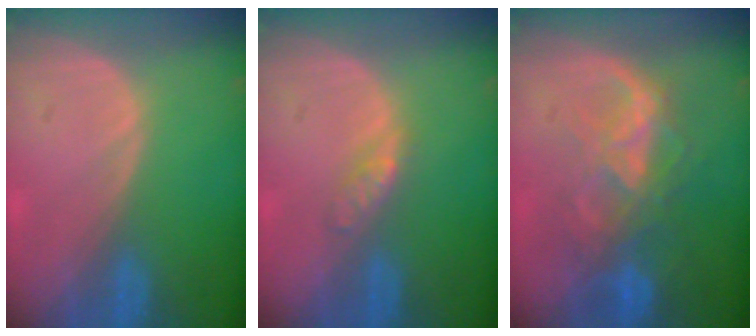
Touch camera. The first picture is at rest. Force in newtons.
{"total": 2.4, "press": 2.4, "slide": 0.2}
{"total": 8.6, "press": 7.5, "slide": 4.3}